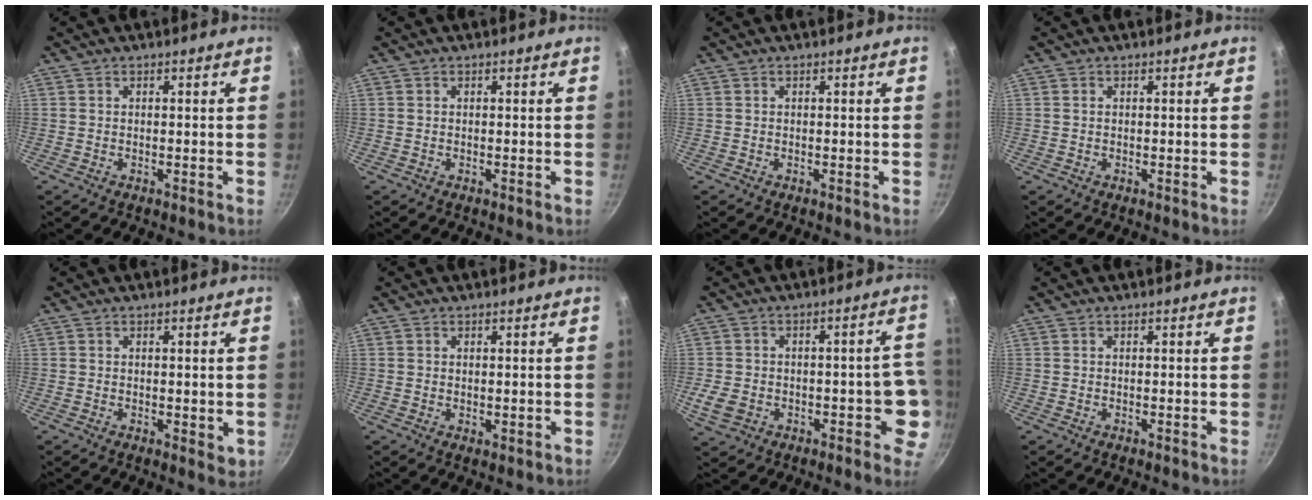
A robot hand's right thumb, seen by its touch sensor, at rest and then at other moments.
{"total": 0.0}
{"total": 0.0}
{"total": 0.6, "force": [0.2, 0.3, 0.4], "torque": [-0.008, 0.001, 0.003]}
{"total": 2.1, "force": [0.2, 1.2, 1.7], "torque": [-0.021, -0.006, 0.004]}
{"total": 0.9, "force": [0.3, 0.5, 0.7], "torque": [-0.007, -0.007, 0.003]}
{"total": 10.2, "force": [-2.3, 6.6, 7.4], "torque": [-0.060, 0.028, -0.031]}
{"total": 0.0}